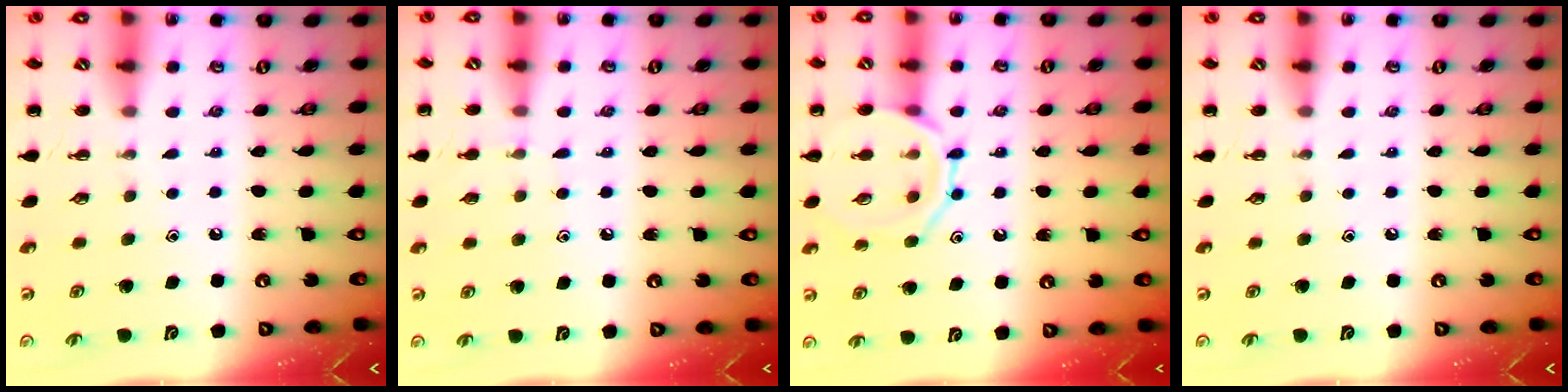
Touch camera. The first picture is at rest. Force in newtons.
{"total": 5.6, "press": 5.4, "slide": 1.5}
{"total": 11.7, "press": 11.7, "slide": 0.8}
{"total": 0.0}